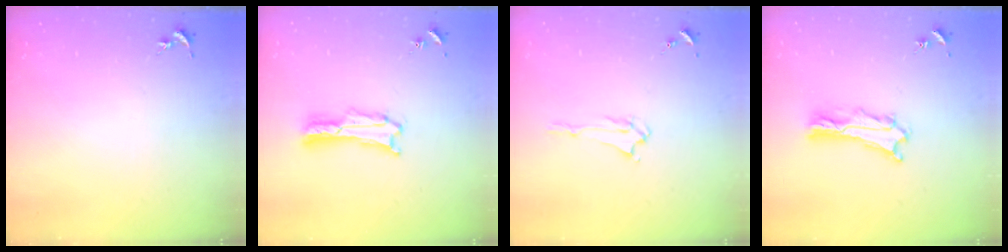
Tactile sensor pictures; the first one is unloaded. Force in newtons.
{"total": 1.7, "press": 1.7, "slide": 0.3}
{"total": 1.4, "press": 1.4, "slide": 0.3}
{"total": 3.3, "press": 3.2, "slide": 0.3}